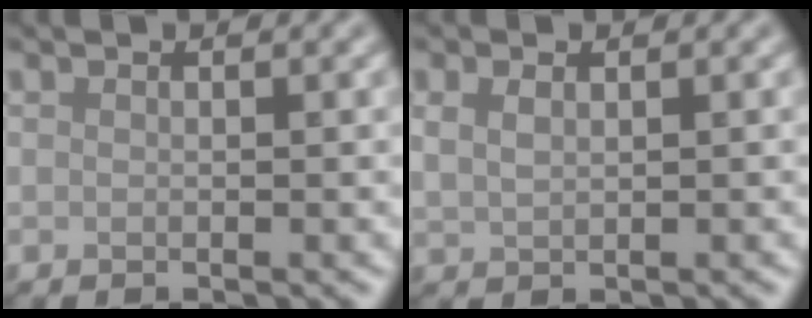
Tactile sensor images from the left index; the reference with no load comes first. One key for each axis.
{"total": 1.6, "fx": 0.8, "fy": 0.8, "fz": 1.1, "tx": -0.027, "ty": 0.002, "tz": 0.019}